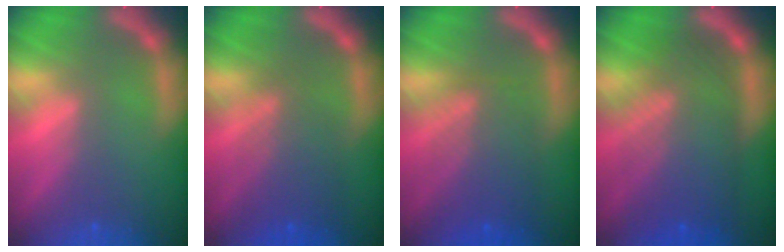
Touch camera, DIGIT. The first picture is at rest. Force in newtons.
{"total": 5.5}
{"total": 6.6}
{"total": 9.6}